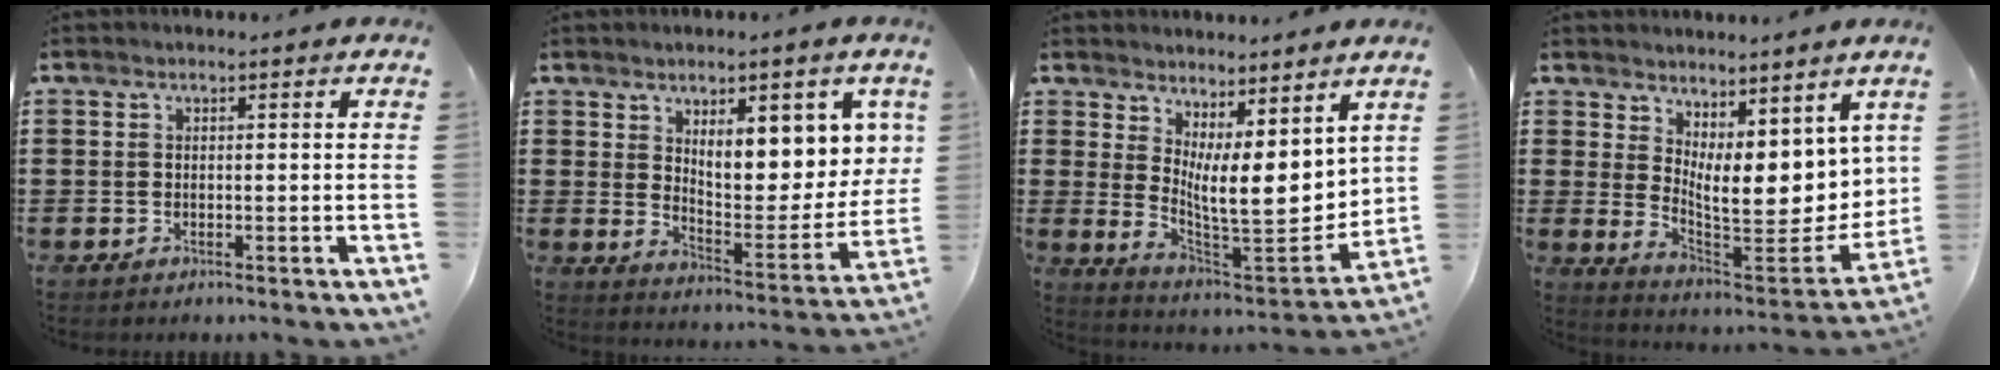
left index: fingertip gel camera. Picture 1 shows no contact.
{"total": 8.6, "force": [4.9, 3.2, 6.3], "torque": [-0.098, -0.041, 0.078]}
{"total": 9.3, "force": [3.7, 3.2, 7.9], "torque": [-0.132, -0.045, 0.071]}
{"total": 8.3, "force": [4.3, 3.6, 6.1], "torque": [-0.098, -0.055, 0.081]}